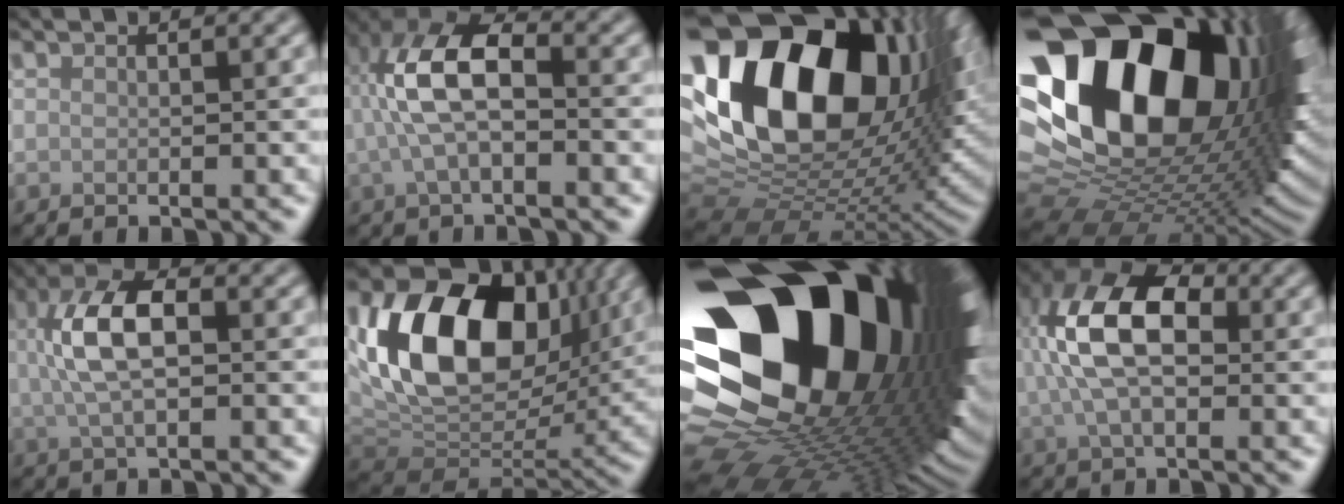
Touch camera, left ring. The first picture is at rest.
{"total": 6.9, "force": [-0.1, 3.2, 6.1], "torque": [-0.130, 0.019, -0.009]}
{"total": 20.8, "force": [5.1, 12.9, 15.5], "torque": [-0.311, 0.011, 0.092]}
{"total": 22.4, "force": [6.5, 14.5, 15.8], "torque": [-0.317, -0.014, 0.137]}
{"total": 6.3, "force": [1.0, 2.9, 5.4], "torque": [-0.112, 0.011, 0.015]}
{"total": 16.5, "force": [4.1, 11.2, 11.3], "torque": [-0.216, 0.013, 0.072]}
{"total": 22.4, "force": [4.3, 15.0, 16.0], "torque": [-0.279, -0.046, 0.093]}
{"total": 9.2, "force": [1.4, 5.3, 7.4], "torque": [-0.154, 0.013, 0.013]}